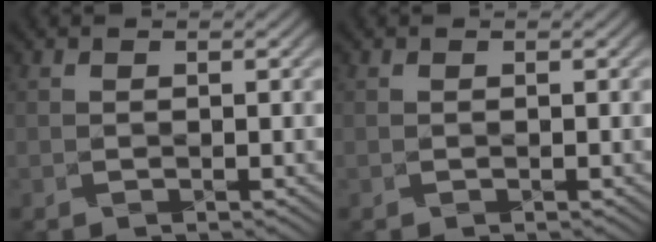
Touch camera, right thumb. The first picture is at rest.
{"total": 0.0}